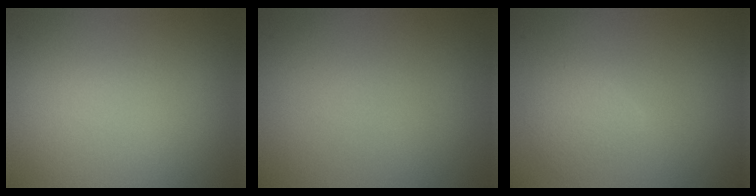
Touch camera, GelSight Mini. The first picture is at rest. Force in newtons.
{"total": 0.0}
{"total": 1.9, "press": 1.9, "slide": 0.1}